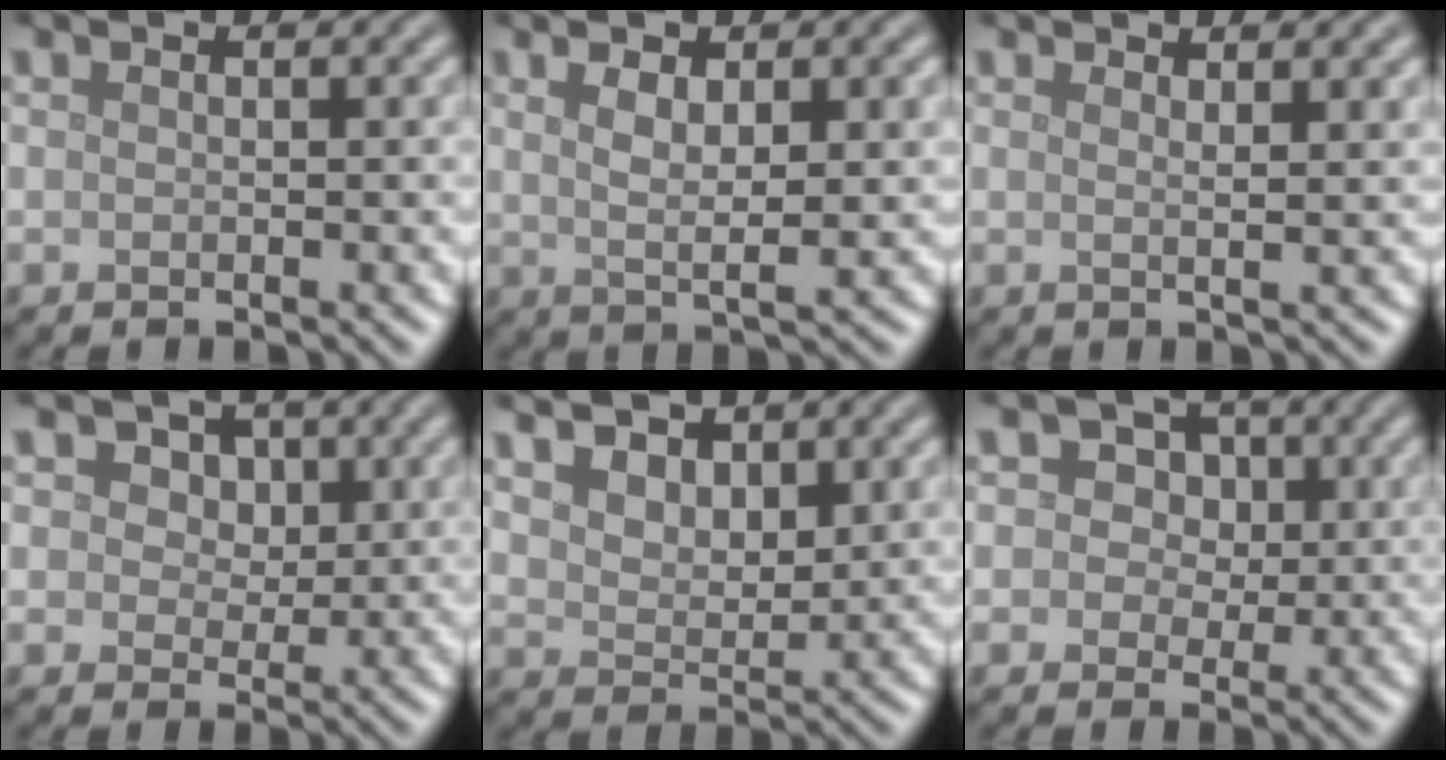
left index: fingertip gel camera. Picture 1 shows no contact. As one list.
[{"total": 4.7, "force": [1.3, 1.3, 4.3], "torque": [-0.071, -0.003, 0.024]}, {"total": 2.1, "force": [1.4, 0.6, 1.5], "torque": [-0.013, 0.001, 0.007]}, {"total": 5.2, "force": [2.6, 3.6, 2.7], "torque": [-0.042, 0.007, 0.018]}, {"total": 6.9, "force": [4.6, 3.8, 3.3], "torque": [-0.080, 0.010, 0.069]}, {"total": 5.2, "force": [2.2, 4.1, 2.3], "torque": [-0.021, 0.018, 0.010]}]